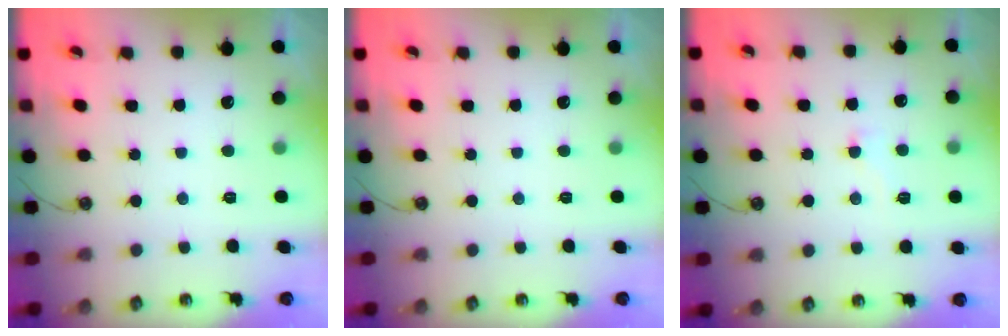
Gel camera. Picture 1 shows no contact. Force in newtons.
{"total": 0.0}
{"total": 2.6, "press": 2.5, "slide": 0.9}